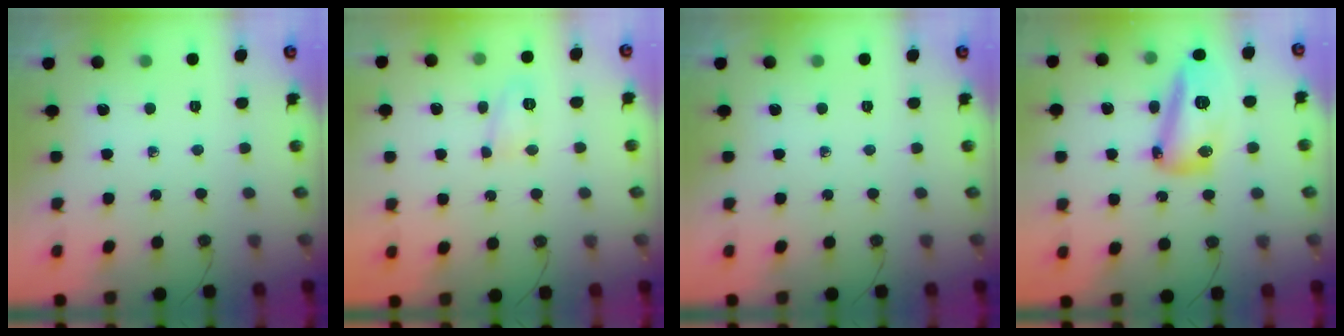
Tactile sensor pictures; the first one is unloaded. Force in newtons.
{"total": 6.0, "press": 6.0, "slide": 0.6}
{"total": 0.0}
{"total": 14.7, "press": 14.6, "slide": 1.5}